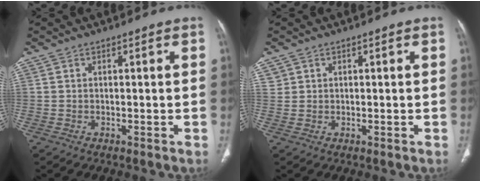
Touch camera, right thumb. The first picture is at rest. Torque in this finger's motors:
{"motor_torque": [-0.02, 0.05, 0.04, -0.17, -0.01]}